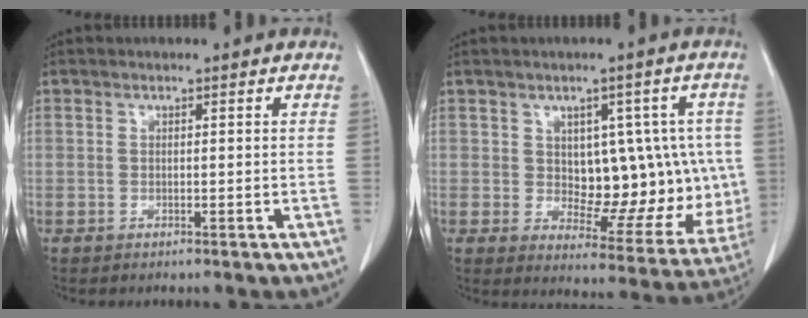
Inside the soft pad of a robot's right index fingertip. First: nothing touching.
{"total": 12.9, "force": [1.2, 7.1, 10.8], "torque": [-0.116, 0.016, 0.035]}